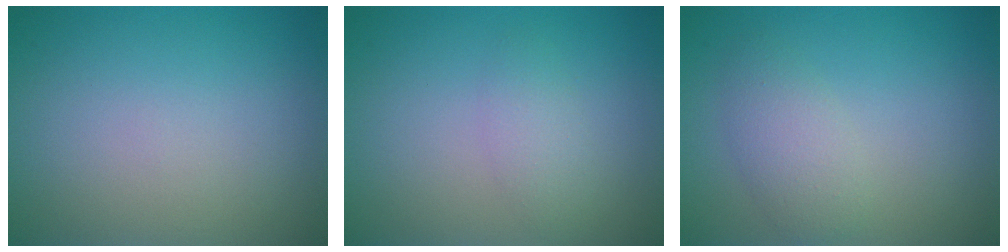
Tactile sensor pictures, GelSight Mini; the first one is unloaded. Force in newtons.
{"total": 1.7, "press": 1.7, "slide": 0.1}
{"total": 2.5, "press": 2.5, "slide": 0.0}